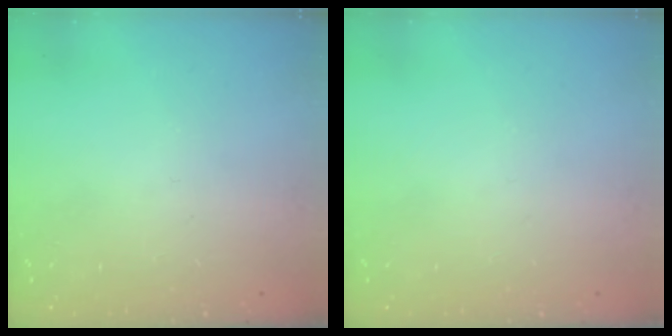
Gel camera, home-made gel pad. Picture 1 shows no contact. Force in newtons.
{"total": 0.0}